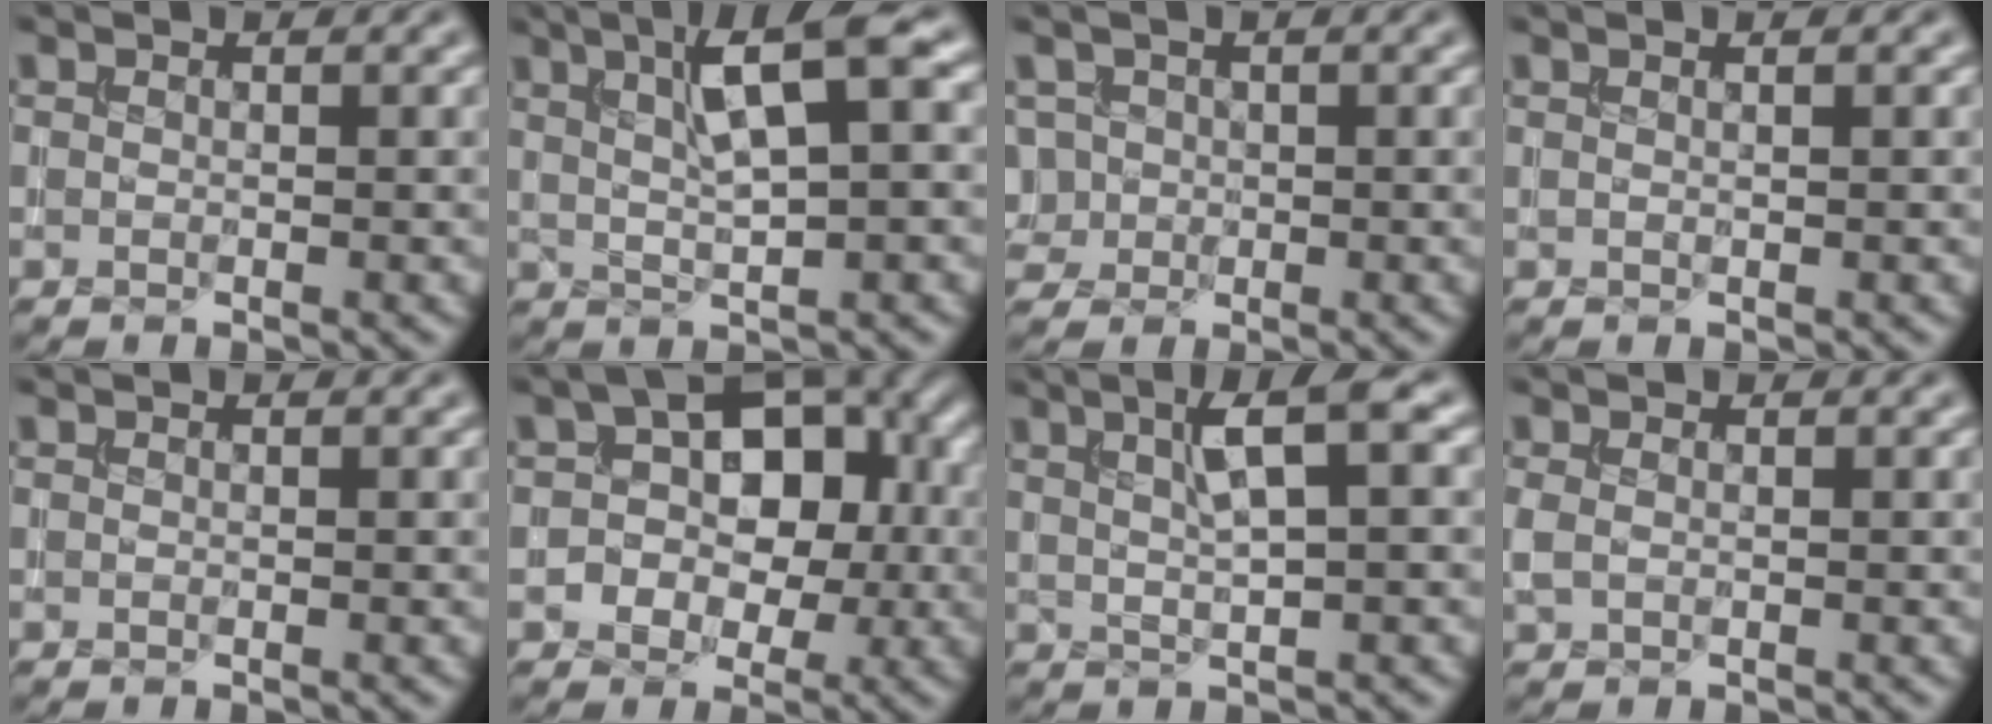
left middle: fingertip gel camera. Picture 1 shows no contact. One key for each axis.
{"total": 6.1, "fx": 2.3, "fy": 1.2, "fz": 5.5, "tx": -0.089, "ty": 0.008, "tz": 0.037}
{"total": 2.5, "fx": 0.1, "fy": 2.4, "fz": 0.8, "tx": -0.017, "ty": 0.011, "tz": 0.009}
{"total": 1.0, "fx": 0.6, "fy": 0.3, "fz": 0.7, "tx": -0.008, "ty": -0.002, "tz": 0.002}
{"total": 0.0}
{"total": 7.2, "fx": 0.3, "fy": 5.0, "fz": 5.2, "tx": -0.050, "ty": 0.021, "tz": -0.008}
{"total": 4.4, "fx": 1.7, "fy": 0.8, "fz": 4.0, "tx": -0.067, "ty": 0.008, "tz": 0.029}
{"total": 1.2, "fx": 0.0, "fy": 0.8, "fz": 0.9, "tx": -0.024, "ty": 0.000, "tz": 0.001}